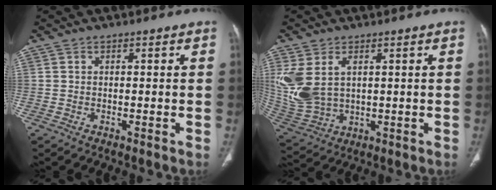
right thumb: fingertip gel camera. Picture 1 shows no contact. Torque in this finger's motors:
{"motor_torque": [0.24, 1.06, 0.53, 0.60, 0.14]}